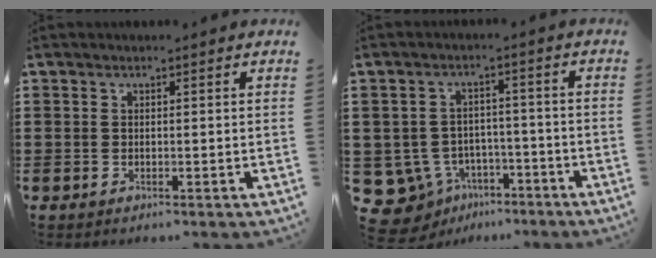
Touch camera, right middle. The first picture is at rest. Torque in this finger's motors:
{"motor_torque": [0.02, 0.01, 0.04, -0.02]}